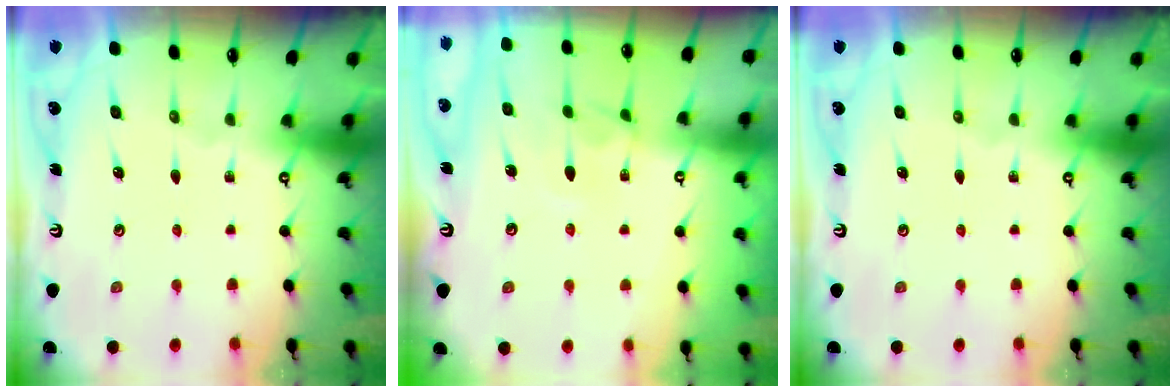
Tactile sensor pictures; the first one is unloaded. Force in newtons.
{"total": 3.6, "press": 3.6, "slide": 0.2}
{"total": 0.0}